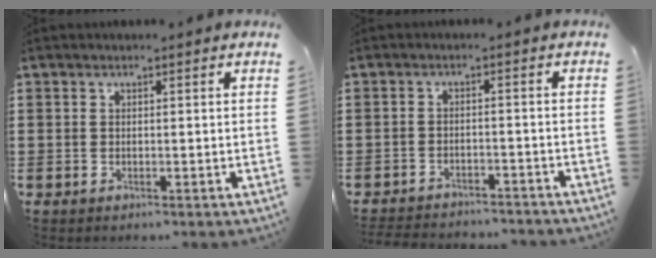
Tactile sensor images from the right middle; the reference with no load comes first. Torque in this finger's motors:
{"motor_torque": [1.70, 0.43, 0.09, 0.09]}